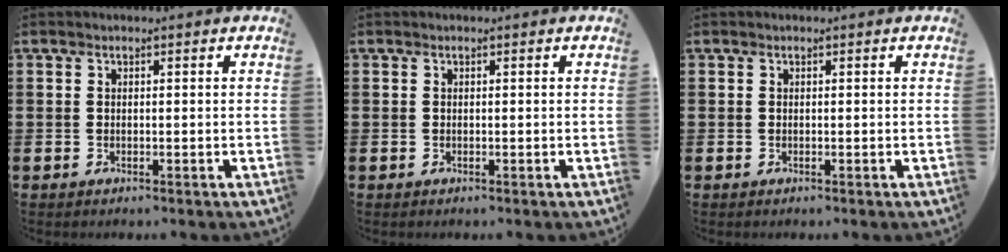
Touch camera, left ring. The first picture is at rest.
{"total": 0.0}
{"total": 0.0}